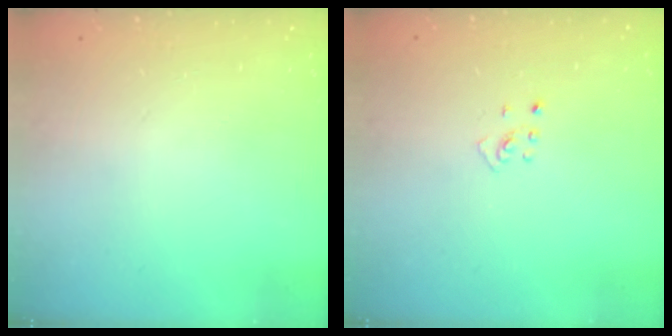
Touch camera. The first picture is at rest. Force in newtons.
{"total": 2.7, "press": 2.6, "slide": 0.6}